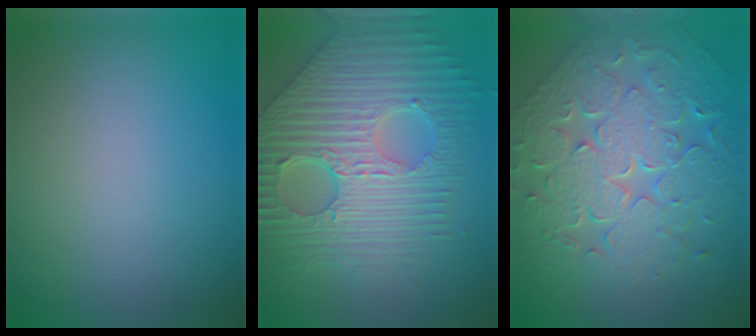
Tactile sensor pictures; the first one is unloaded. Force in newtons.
{"total": 10.3, "press": 7.1, "slide": 7.5}
{"total": 9.5, "press": 6.7, "slide": 6.6}